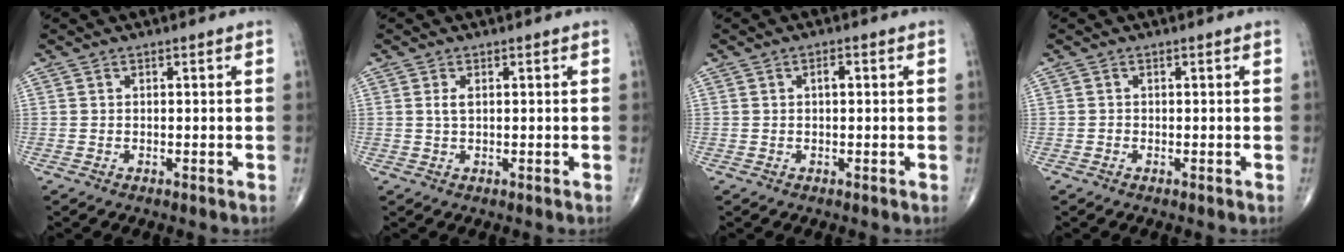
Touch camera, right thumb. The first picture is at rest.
{"total": 1.5, "force": [0.3, 0.6, 1.3], "torque": [-0.031, 0.002, 0.010]}
{"total": 1.6, "force": [0.3, 0.7, 1.3], "torque": [-0.021, 0.003, 0.003]}
{"total": 0.0}